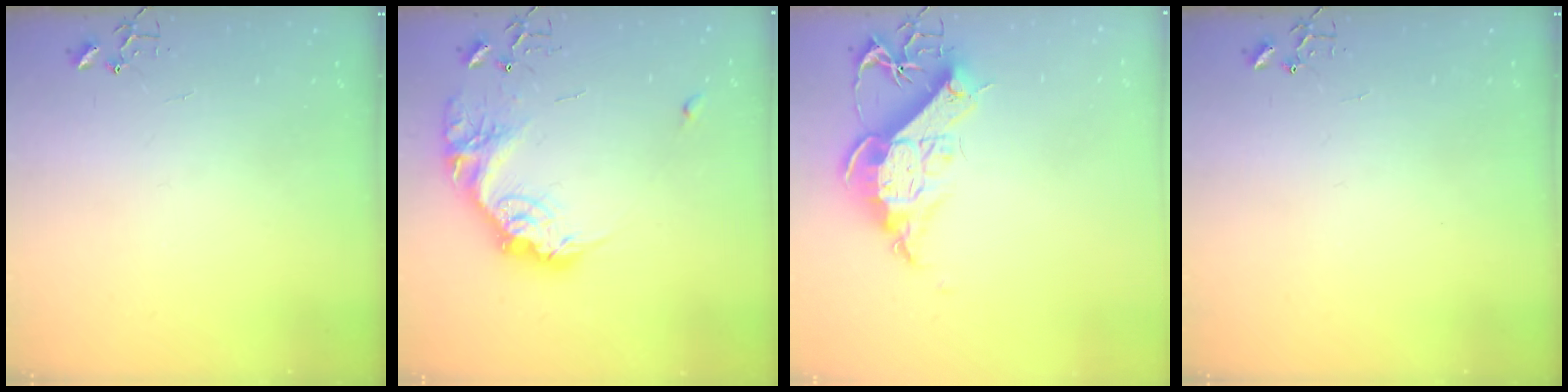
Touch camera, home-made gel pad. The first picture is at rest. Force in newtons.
{"total": 19.5, "press": 19.5, "slide": 1.4}
{"total": 13.7, "press": 13.6, "slide": 1.5}
{"total": 0.0}